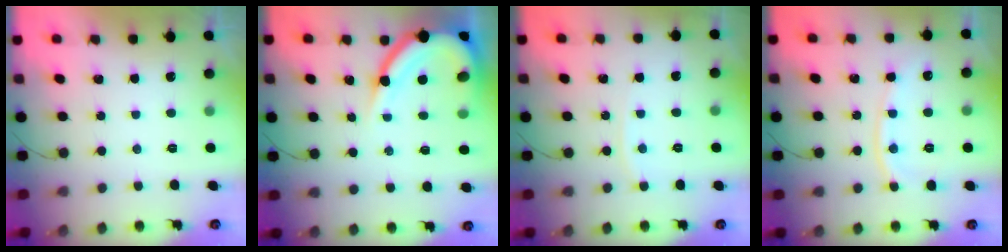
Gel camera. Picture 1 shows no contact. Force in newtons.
{"total": 13.3, "press": 13.3, "slide": 1.3}
{"total": 2.8, "press": 2.7, "slide": 0.3}
{"total": 9.6, "press": 9.6, "slide": 1.2}